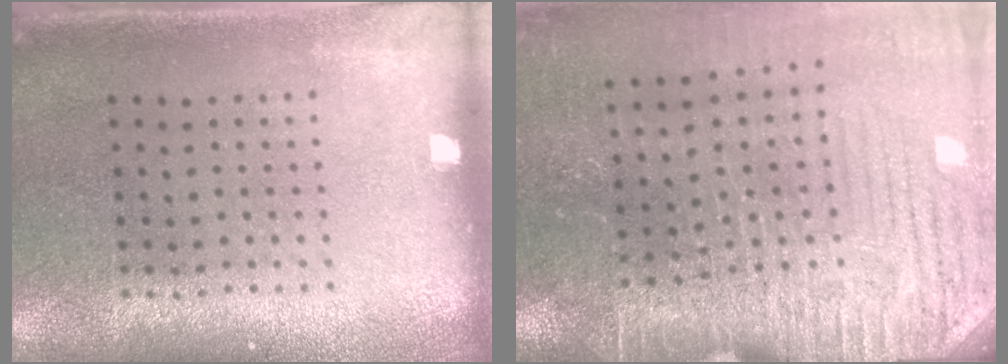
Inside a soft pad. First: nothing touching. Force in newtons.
{"total": 3.9, "press": 3.9, "slide": 0.6}